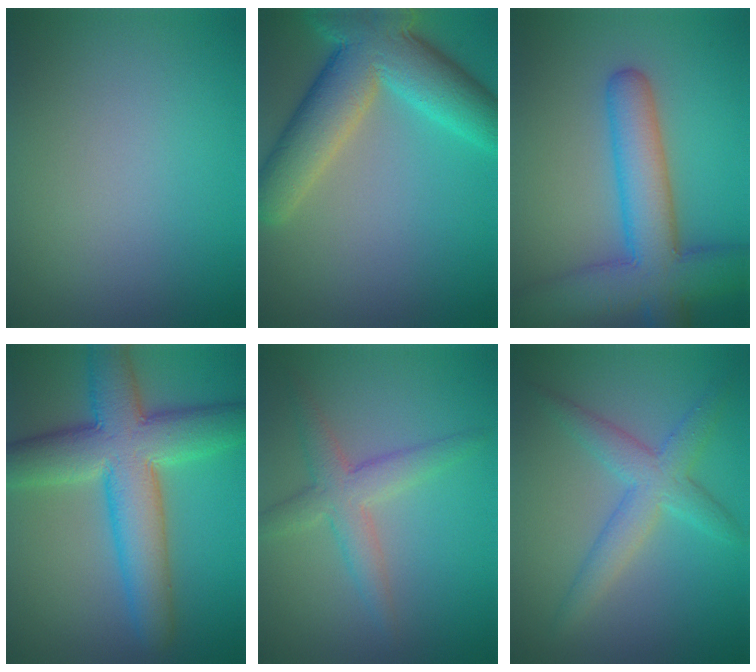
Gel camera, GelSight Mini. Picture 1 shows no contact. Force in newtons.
{"total": 10.0, "press": 10.0, "slide": 0.6}
{"total": 8.6, "press": 8.6, "slide": 0.5}
{"total": 10.1, "press": 10.1, "slide": 0.3}
{"total": 3.5, "press": 3.5, "slide": 0.1}
{"total": 3.9, "press": 3.9, "slide": 0.0}